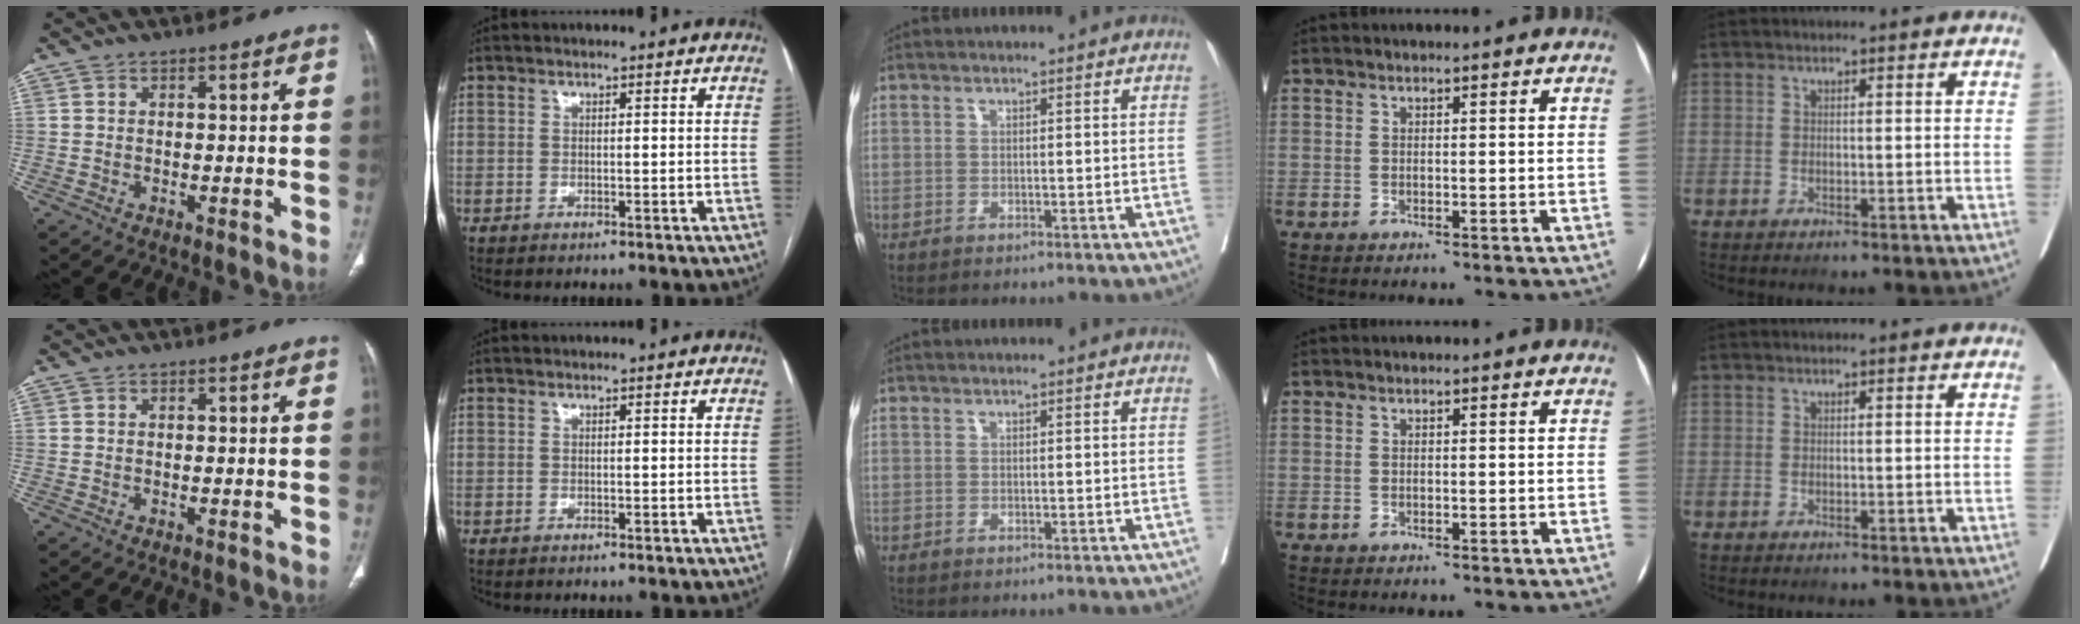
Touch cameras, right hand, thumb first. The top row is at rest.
{}